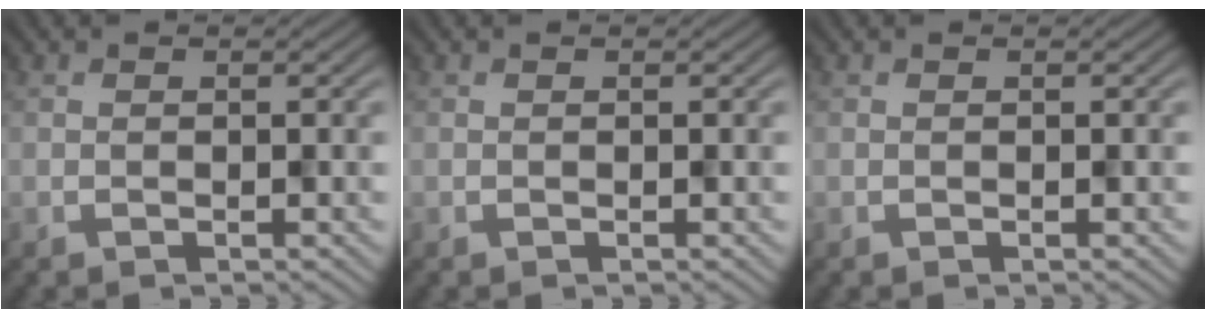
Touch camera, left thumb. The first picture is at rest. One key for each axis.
{"total": 0.0}
{"total": 0.0}